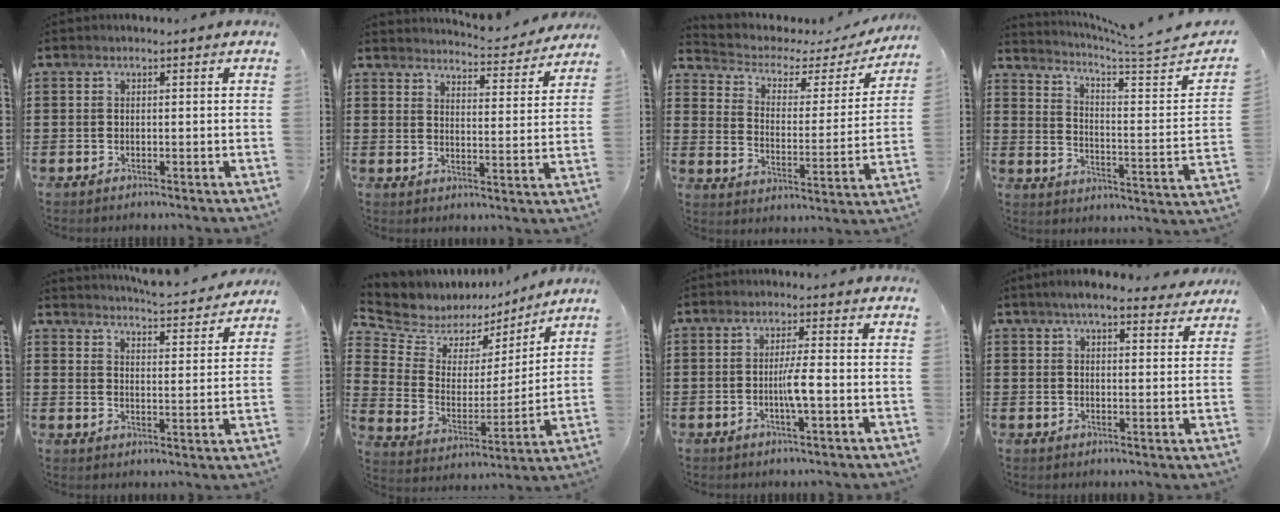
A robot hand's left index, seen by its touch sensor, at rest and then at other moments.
{"total": 4.3, "force": [4.3, -0.3, 0.5], "torque": [-0.015, -0.039, 0.068]}
{"total": 3.5, "force": [2.3, 2.0, 1.8], "torque": [-0.052, -0.016, 0.029]}
{"total": 4.3, "force": [3.7, -0.7, 2.0], "torque": [-0.052, -0.049, 0.052]}
{"total": 4.6, "force": [4.5, -0.5, 0.6], "torque": [-0.026, -0.037, 0.074]}
{"total": 5.9, "force": [4.8, 3.4, -0.3], "torque": [-0.040, -0.041, 0.082]}
{"total": 3.8, "force": [-0.6, 0.1, 3.7], "torque": [-0.065, -0.003, -0.013]}
{"total": 5.7, "force": [5.0, 1.0, 2.6], "torque": [-0.055, -0.010, 0.090]}